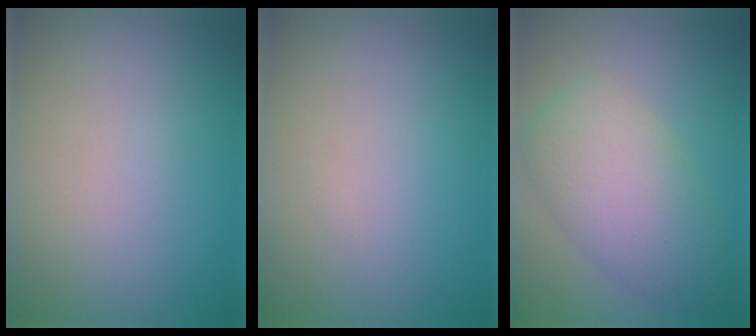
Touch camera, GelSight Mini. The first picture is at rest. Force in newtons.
{"total": 0.0}
{"total": 6.5, "press": 6.5, "slide": 0.1}